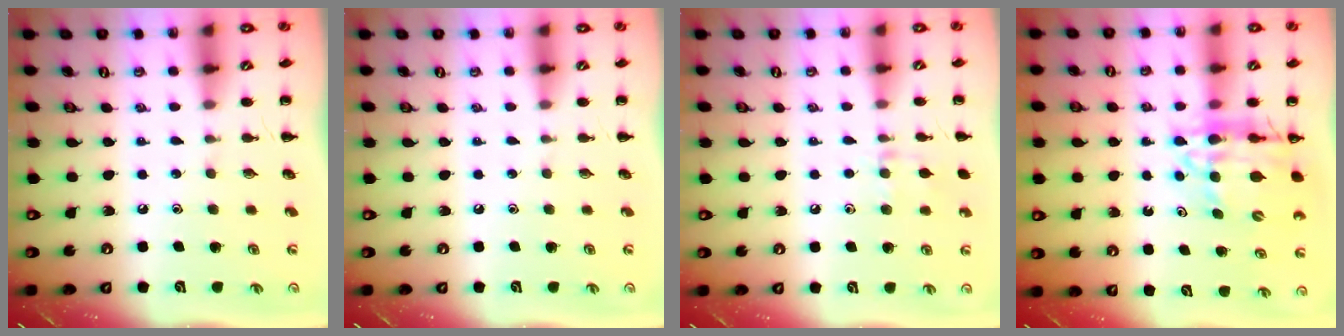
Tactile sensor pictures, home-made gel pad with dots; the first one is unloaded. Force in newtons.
{"total": 0.0}
{"total": 7.8, "press": 7.5, "slide": 2.2}
{"total": 13.7, "press": 13.2, "slide": 3.8}